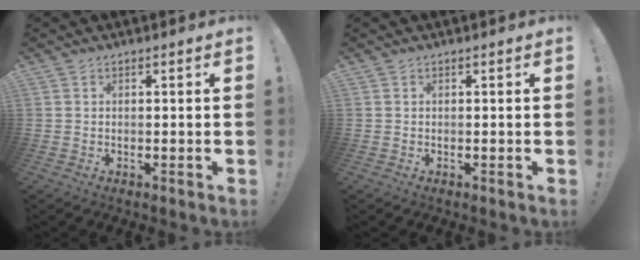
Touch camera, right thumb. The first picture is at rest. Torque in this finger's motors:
{"motor_torque": [0.00, 0.00, 0.00, 0.00, 0.00]}